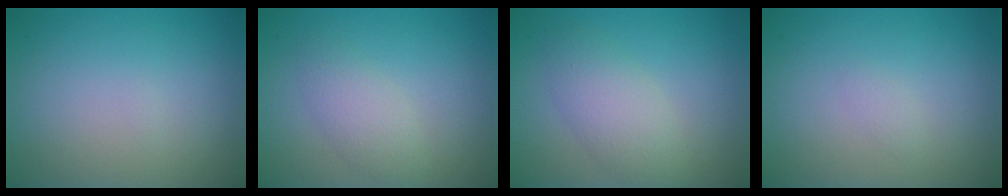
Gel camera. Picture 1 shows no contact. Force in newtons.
{"total": 2.5, "press": 2.5, "slide": 0.0}
{"total": 3.6, "press": 3.5, "slide": 0.2}
{"total": 0.7, "press": 0.7, "slide": 0.1}